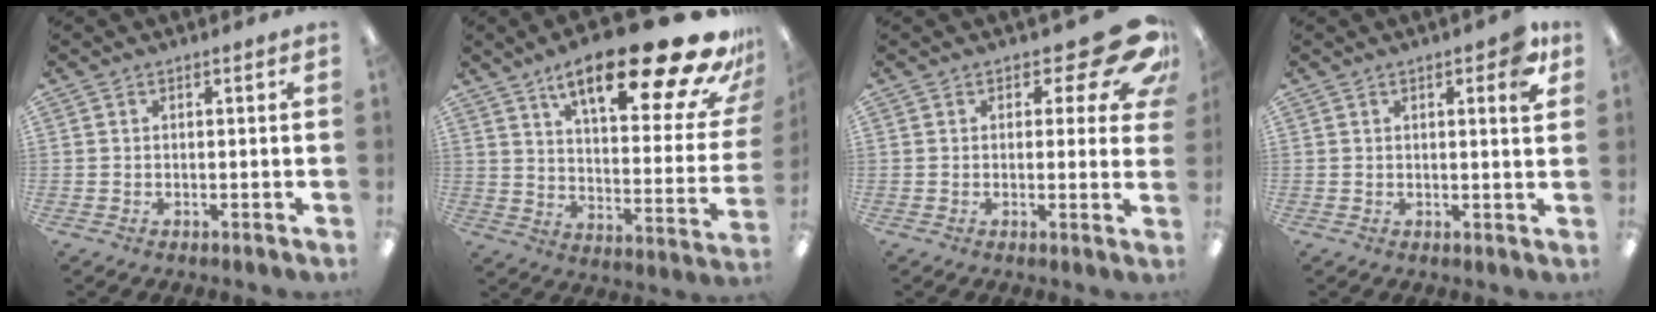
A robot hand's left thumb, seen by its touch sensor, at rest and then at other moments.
{"total": 28.0, "force": [17.0, 8.2, 20.6], "torque": [-0.294, -0.112, 0.269]}
{"total": 11.9, "force": [6.9, 4.9, 8.4], "torque": [-0.096, -0.048, 0.119]}
{"total": 5.3, "force": [2.6, 1.5, 4.3], "torque": [-0.057, -0.007, 0.038]}